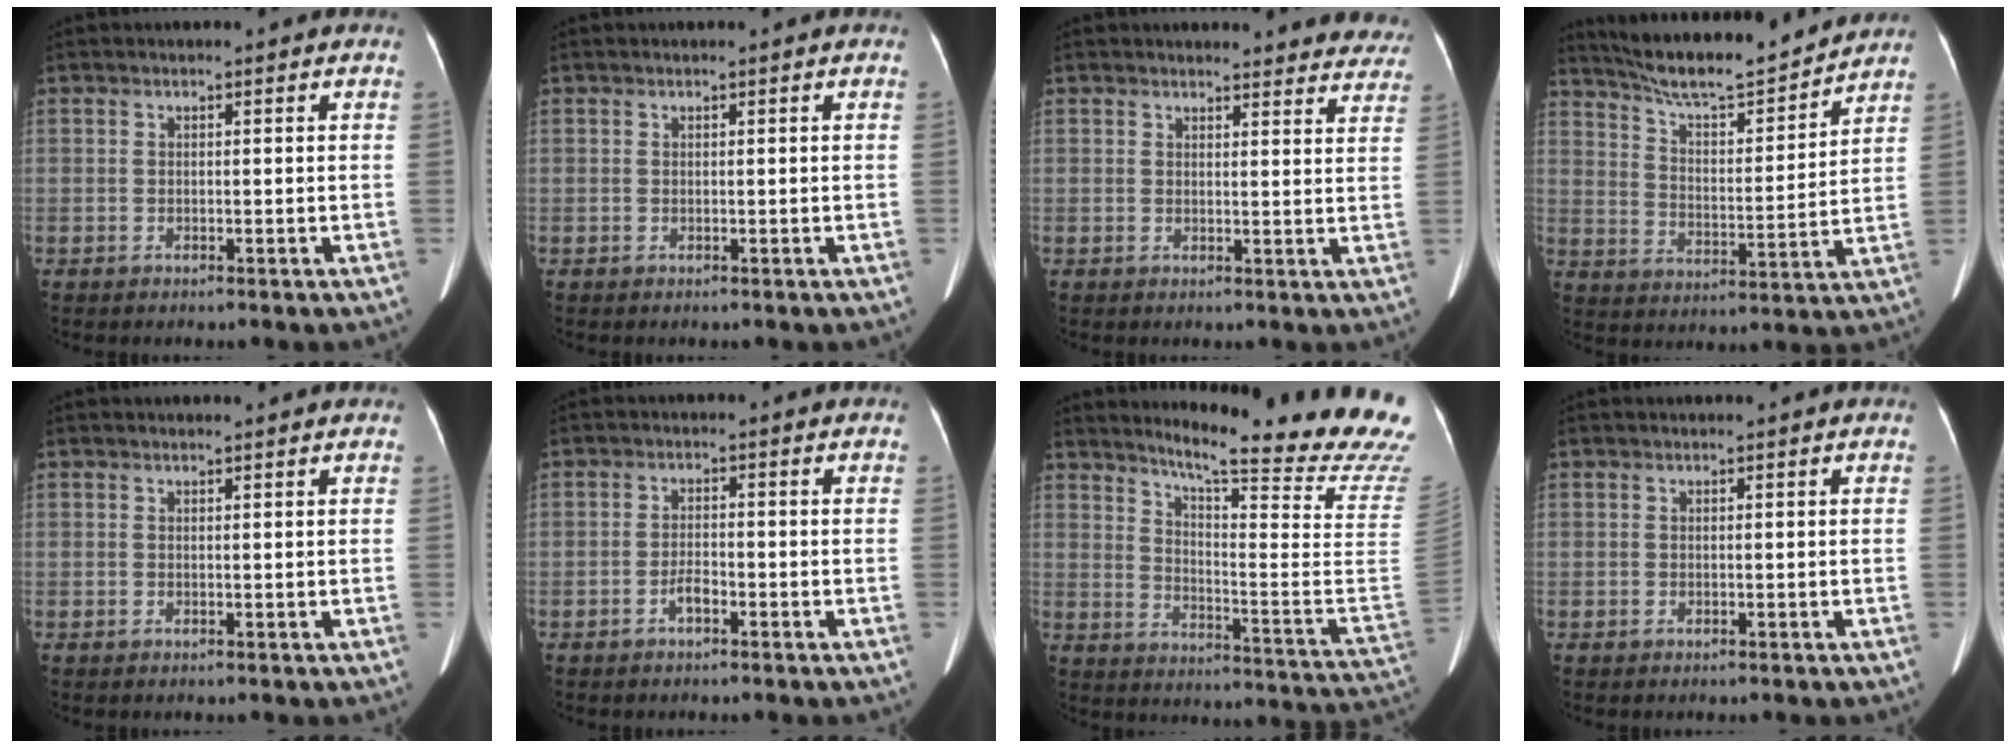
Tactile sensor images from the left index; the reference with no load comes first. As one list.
[{"total": 0.0}, {"total": 11.9, "force": [11.4, 2.7, 1.6], "torque": [0.024, -0.040, 0.094]}, {"total": 15.4, "force": [14.4, 1.0, 5.6], "torque": [-0.102, 0.000, 0.230]}, {"total": 1.0, "force": [1.0, 0.0, 0.2], "torque": [-0.011, 0.008, 0.014]}, {"total": 2.0, "force": [-1.2, 0.6, 1.5], "torque": [-0.025, 0.002, -0.022]}, {"total": 27.7, "force": [24.2, -0.6, 13.5], "torque": [-0.176, -0.148, 0.293]}, {"total": 0.0}]